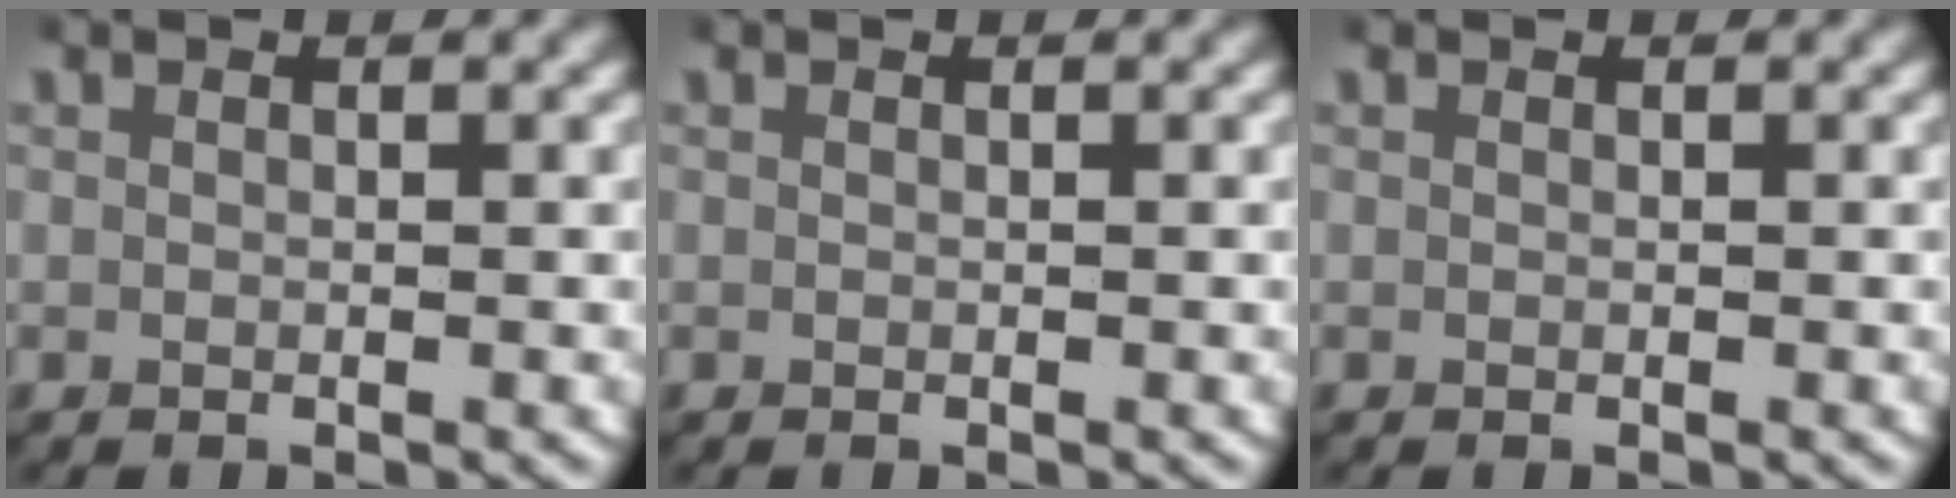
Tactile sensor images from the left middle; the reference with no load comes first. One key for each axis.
{"total": 0.0}
{"total": 0.0}